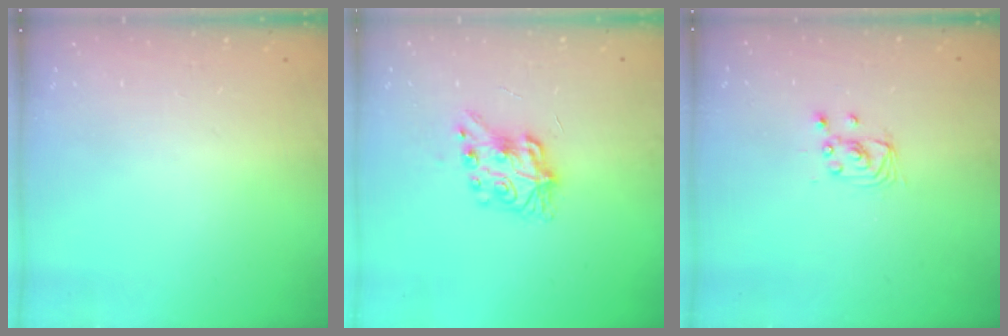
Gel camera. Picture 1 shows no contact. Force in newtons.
{"total": 8.4, "press": 8.3, "slide": 0.3}
{"total": 2.9, "press": 2.9, "slide": 0.2}